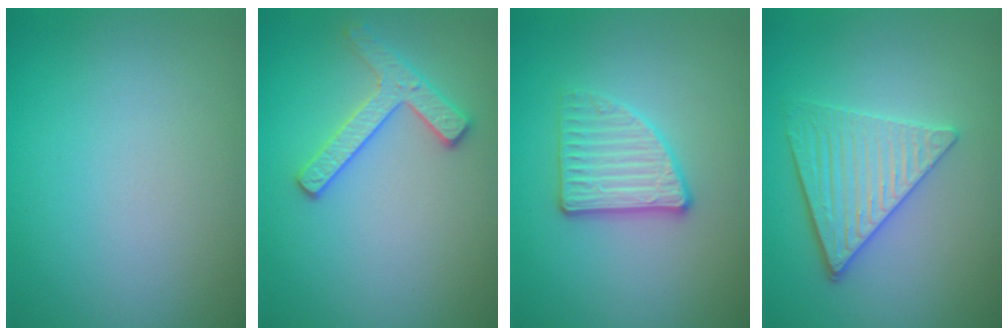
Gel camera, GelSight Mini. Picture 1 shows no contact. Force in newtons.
{"total": 2.5, "press": 2.5, "slide": 0.4}
{"total": 3.1, "press": 2.9, "slide": 0.9}
{"total": 4.5, "press": 3.7, "slide": 2.5}